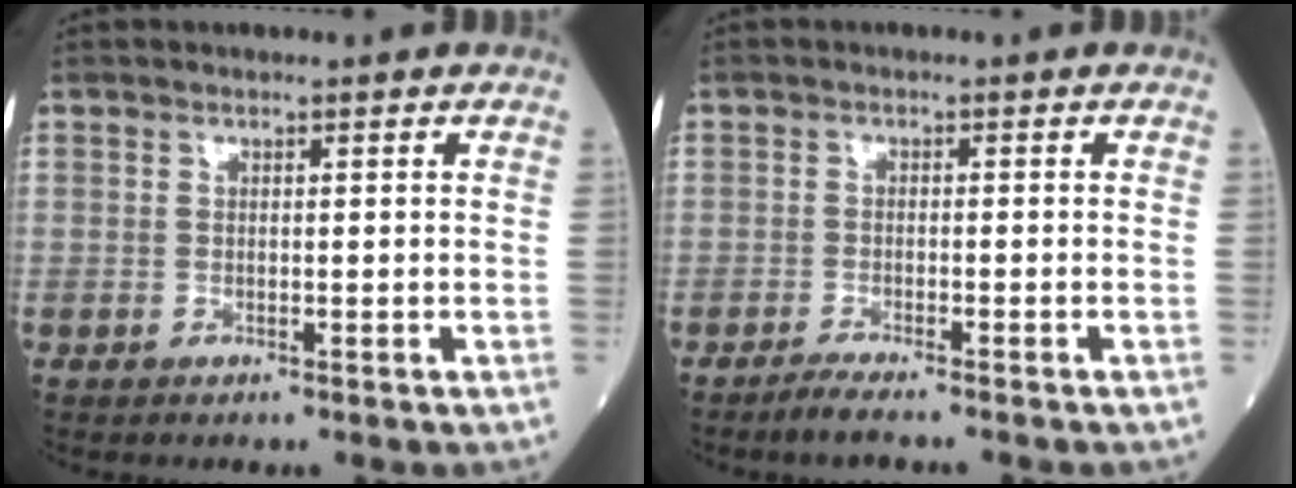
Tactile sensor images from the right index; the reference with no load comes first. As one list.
[{"total": 3.0, "force": [-2.6, -0.4, 1.5], "torque": [-0.031, -0.004, -0.047]}]